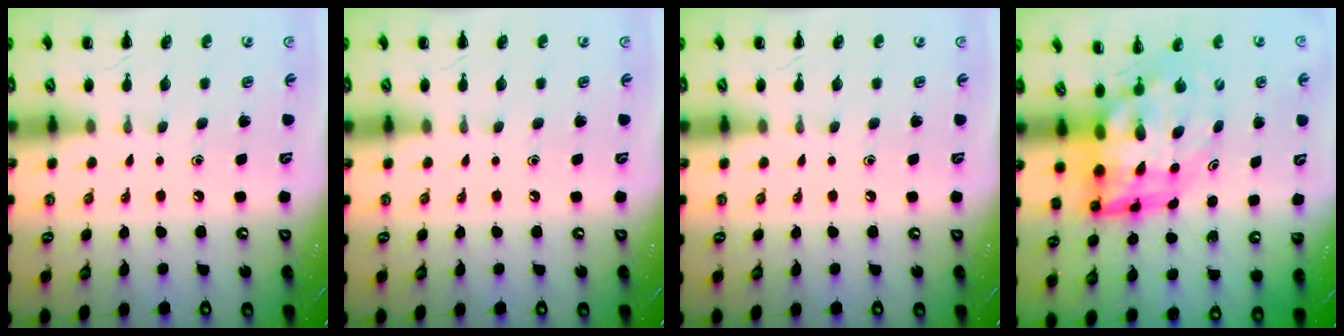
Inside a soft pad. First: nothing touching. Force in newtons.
{"total": 0.0}
{"total": 0.0}
{"total": 9.8, "press": 9.3, "slide": 2.9}